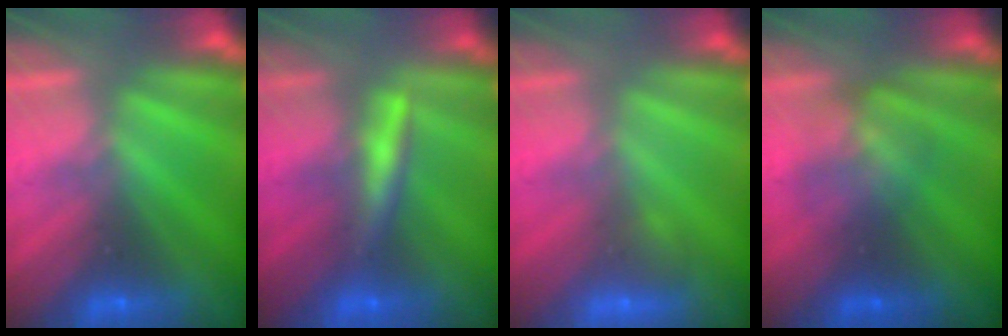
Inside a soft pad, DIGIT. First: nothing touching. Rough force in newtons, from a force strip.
{"total": 2.6}
{"total": 2.8}
{"total": 2.1}